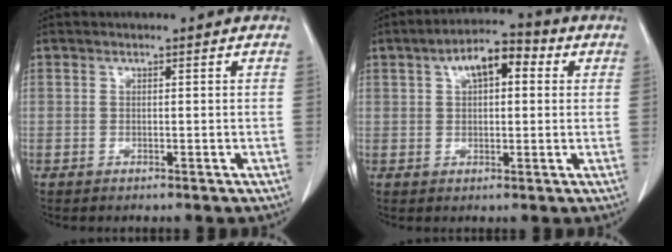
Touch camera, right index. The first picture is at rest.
{"total": 7.8, "force": [2.7, 3.5, 6.4], "torque": [-0.100, 0.034, 0.039]}